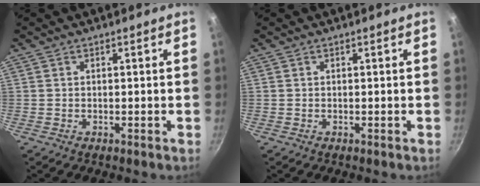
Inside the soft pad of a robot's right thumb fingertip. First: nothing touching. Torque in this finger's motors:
{"motor_torque": [-0.26, 0.03, 0.02, 0.00, 0.00]}